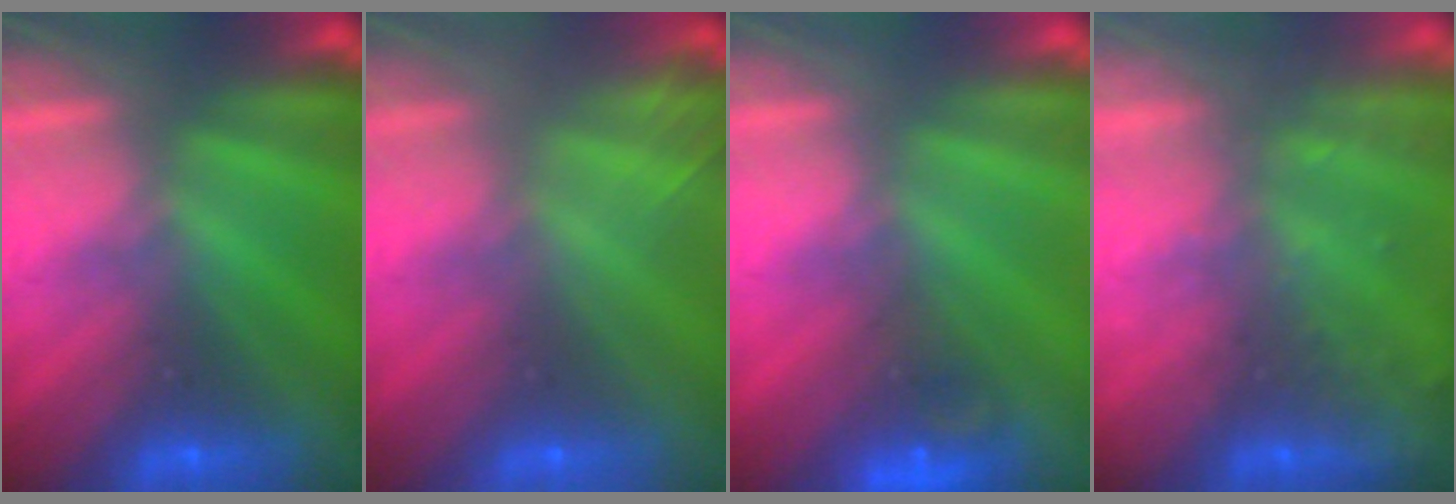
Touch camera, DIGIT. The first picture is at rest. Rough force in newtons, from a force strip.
{"total": 2.0}
{"total": 4.5}
{"total": 2.2}